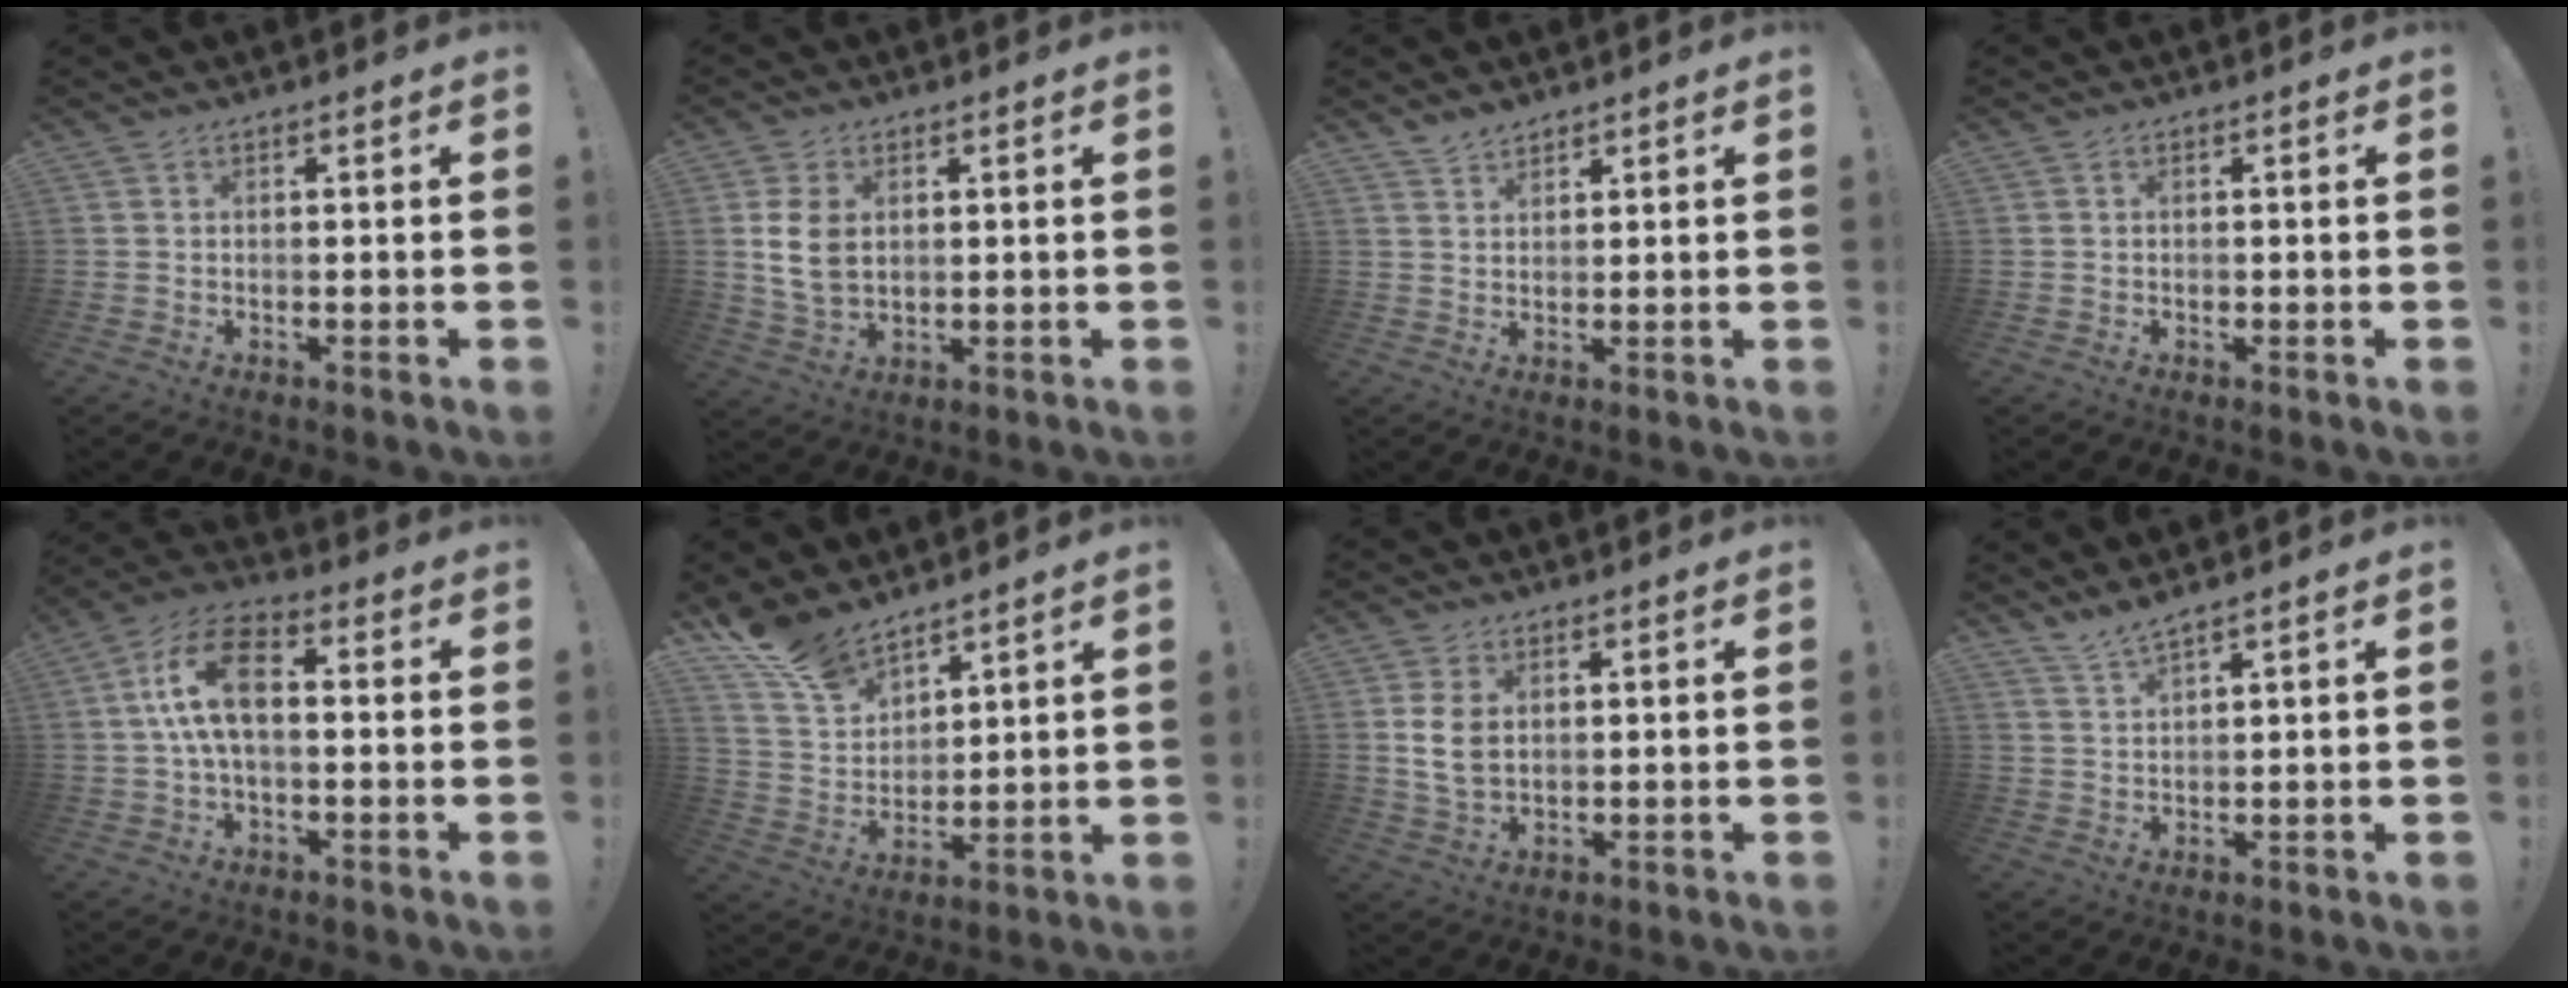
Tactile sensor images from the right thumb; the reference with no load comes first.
{"total": 7.1, "force": [1.4, 4.6, 5.2], "torque": [-0.083, -0.001, 0.025]}
{"total": 3.3, "force": [3.0, 1.2, 0.6], "torque": [-0.004, -0.024, 0.055]}
{"total": 0.5, "force": [-0.1, 0.4, 0.2], "torque": [-0.005, 0.001, -0.002]}
{"total": 13.2, "force": [1.2, 7.0, 11.2], "torque": [-0.212, 0.015, 0.024]}
{"total": 11.7, "force": [10.1, 4.7, 3.3], "torque": [-0.075, -0.074, 0.195]}
{"total": 6.7, "force": [1.4, 4.3, 4.9], "torque": [-0.079, -0.003, 0.024]}
{"total": 3.8, "force": [3.3, 0.0, 1.8], "torque": [-0.044, -0.017, 0.060]}